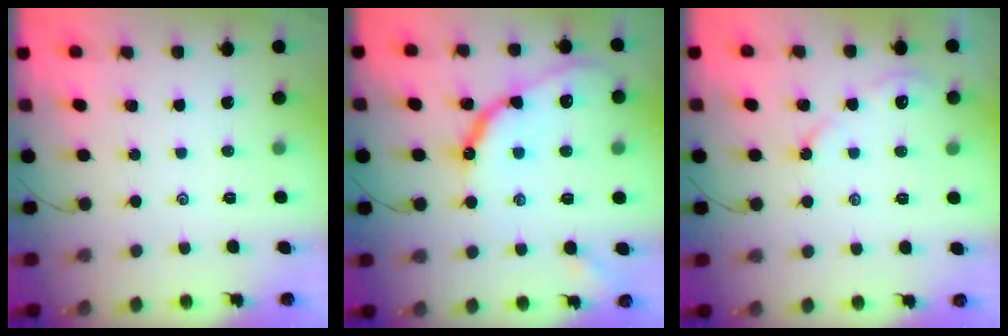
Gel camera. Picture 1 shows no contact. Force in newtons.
{"total": 14.4, "press": 14.4, "slide": 1.2}
{"total": 6.8, "press": 6.7, "slide": 0.8}